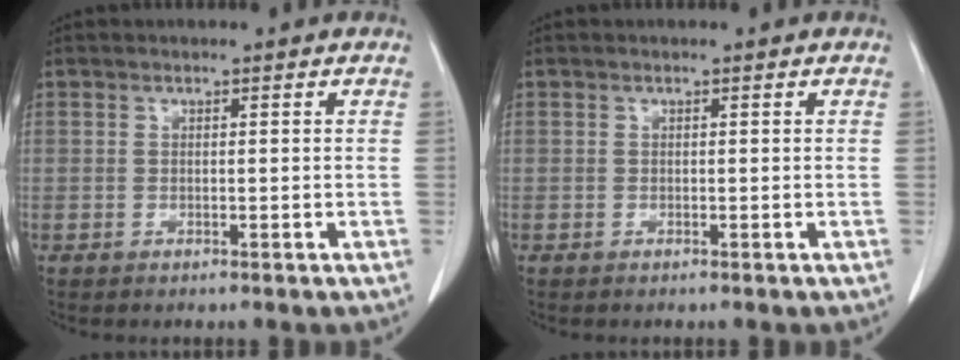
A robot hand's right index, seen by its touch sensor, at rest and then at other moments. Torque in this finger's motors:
{"motor_torque": [-0.04, 0.00, -0.01, 0.00]}